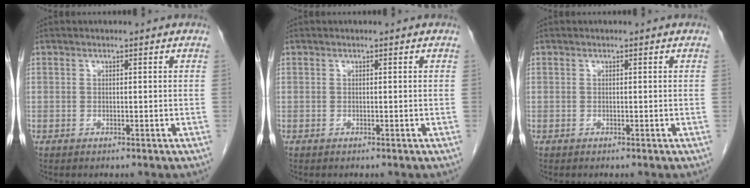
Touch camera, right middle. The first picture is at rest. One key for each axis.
{"total": 0.0}
{"total": 0.0}